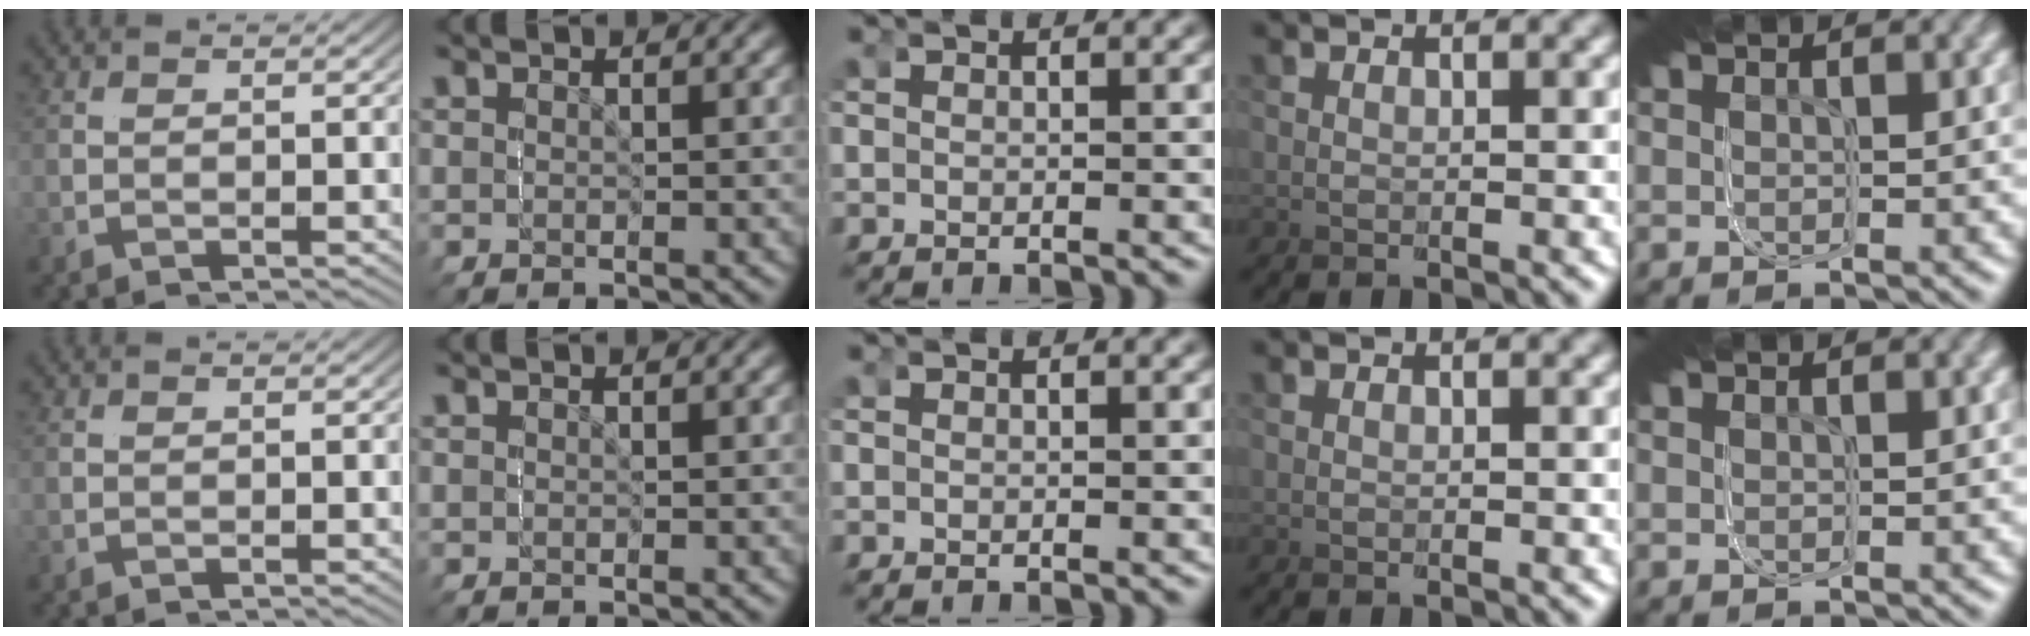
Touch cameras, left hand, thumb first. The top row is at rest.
{}